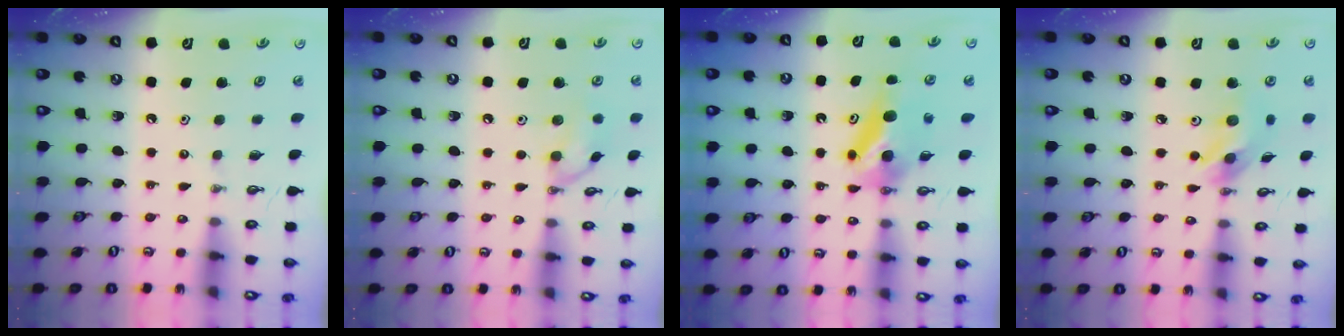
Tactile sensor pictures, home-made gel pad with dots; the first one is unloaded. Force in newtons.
{"total": 9.4, "press": 9.3, "slide": 1.5}
{"total": 7.2, "press": 6.9, "slide": 2.0}
{"total": 11.5, "press": 11.5, "slide": 0.8}